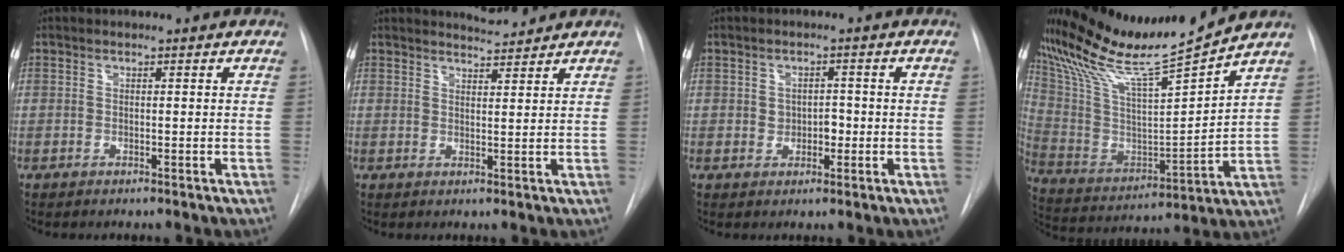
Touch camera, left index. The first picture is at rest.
{"total": 2.9, "force": [2.9, -0.1, -0.1], "torque": [-0.006, -0.009, 0.045]}
{"total": 2.3, "force": [-0.5, 1.8, 1.3], "torque": [-0.014, -0.002, -0.007]}
{"total": 18.5, "force": [16.3, -1.4, 8.6], "torque": [-0.173, -0.038, 0.290]}